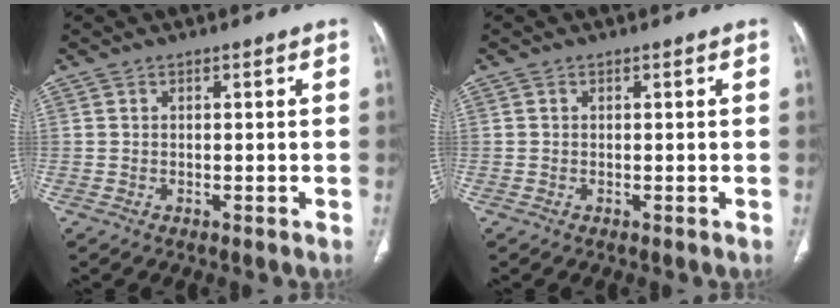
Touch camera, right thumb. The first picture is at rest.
{"total": 0.0}